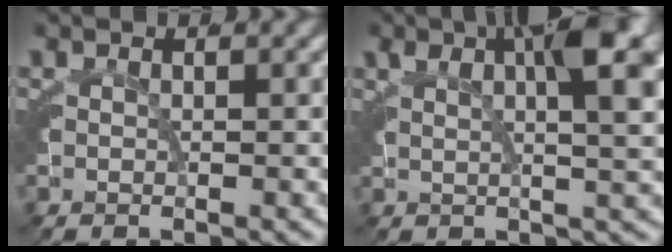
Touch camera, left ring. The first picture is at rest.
{"total": 6.0, "force": [2.5, 0.6, 5.5], "torque": [-0.062, 0.009, 0.040]}